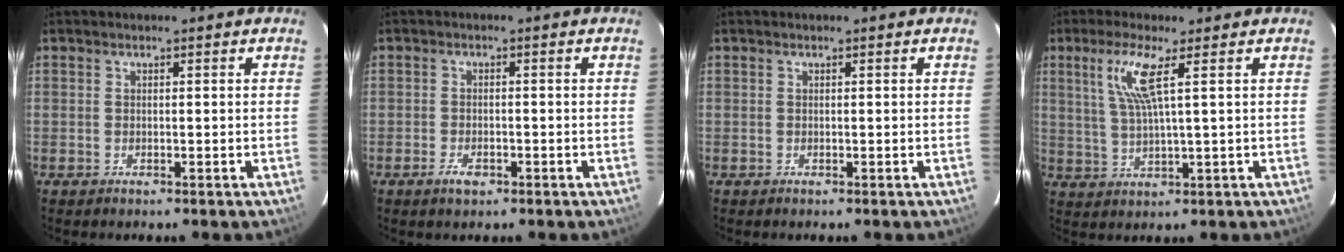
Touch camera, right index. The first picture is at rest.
{"total": 2.9, "force": [-1.7, 1.4, 1.9], "torque": [-0.041, -0.002, -0.029]}
{"total": 0.0}
{"total": 6.7, "force": [2.8, 0.1, 6.1], "torque": [-0.123, -0.001, 0.059]}